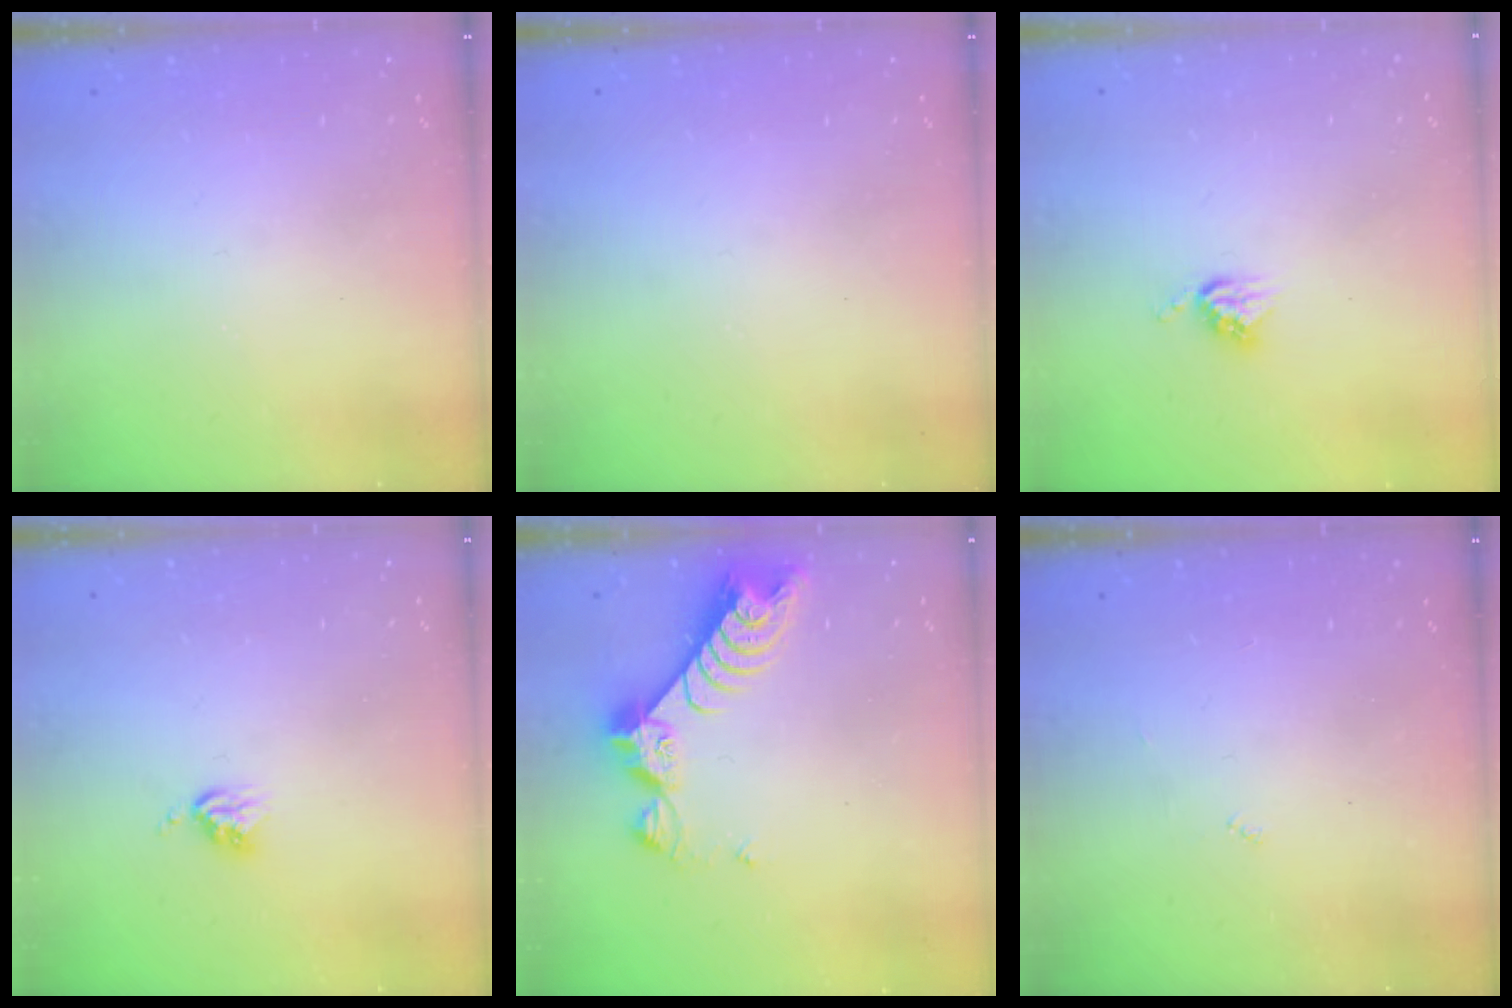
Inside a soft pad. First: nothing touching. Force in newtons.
{"total": 0.0}
{"total": 5.2, "press": 5.2, "slide": 0.1}
{"total": 3.8, "press": 3.8, "slide": 0.5}
{"total": 9.0, "press": 8.9, "slide": 0.9}
{"total": 3.0, "press": 3.0, "slide": 0.2}